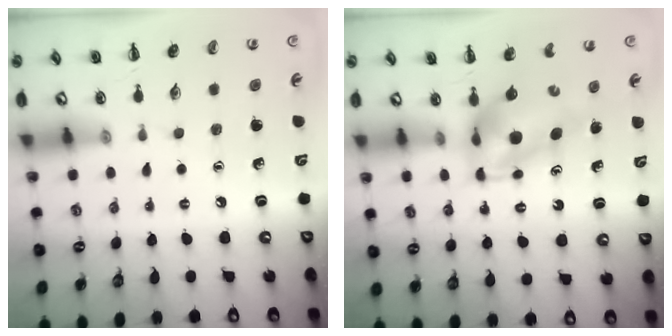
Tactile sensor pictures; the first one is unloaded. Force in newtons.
{"total": 5.8, "press": 5.6, "slide": 1.5}